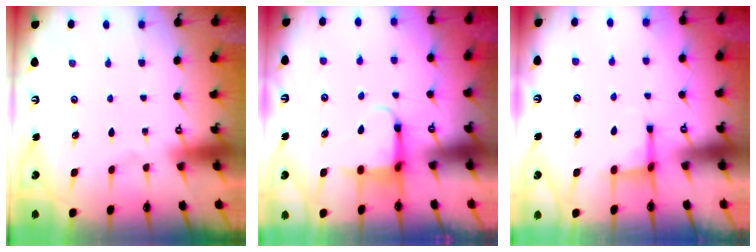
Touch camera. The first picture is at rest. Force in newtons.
{"total": 4.0, "press": 3.8, "slide": 1.2}
{"total": 2.9, "press": 2.8, "slide": 0.7}